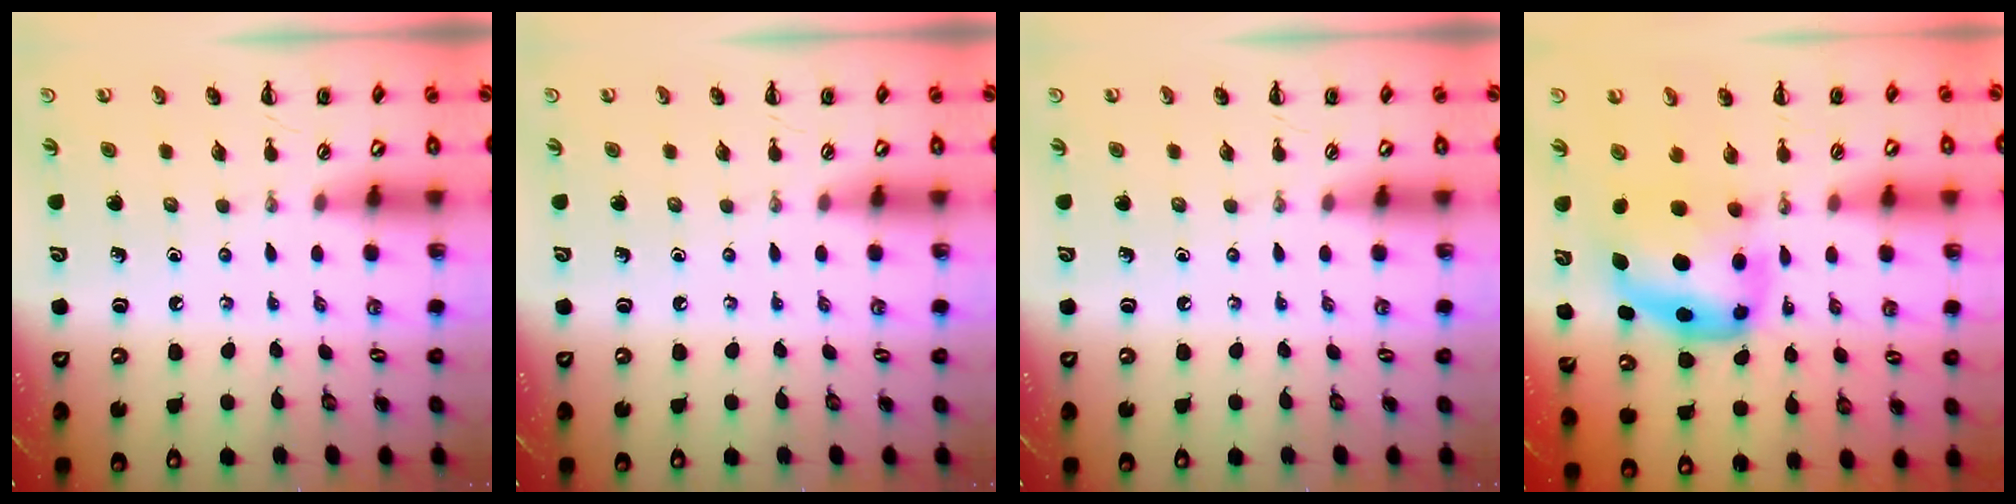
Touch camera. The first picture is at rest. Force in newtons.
{"total": 0.0}
{"total": 0.0}
{"total": 6.3, "press": 6.1, "slide": 1.6}